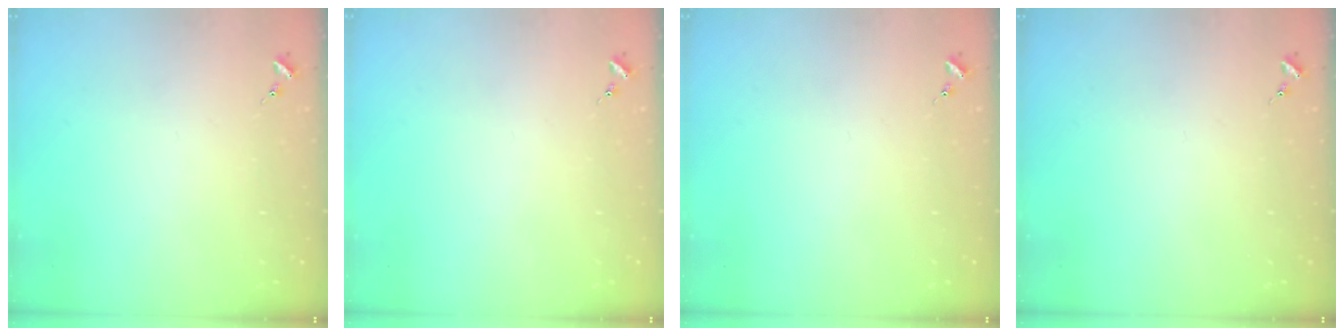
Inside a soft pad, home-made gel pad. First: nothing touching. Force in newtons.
{"total": 0.0}
{"total": 0.0}
{"total": 0.0}